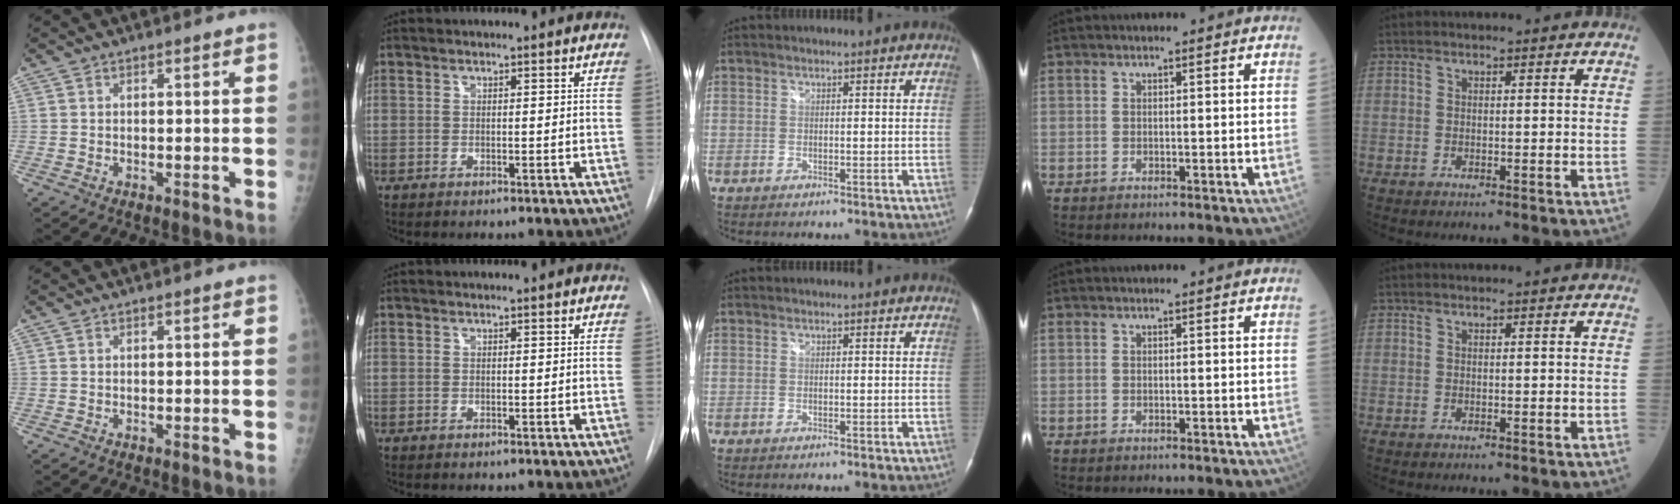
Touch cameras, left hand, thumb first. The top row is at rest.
{}